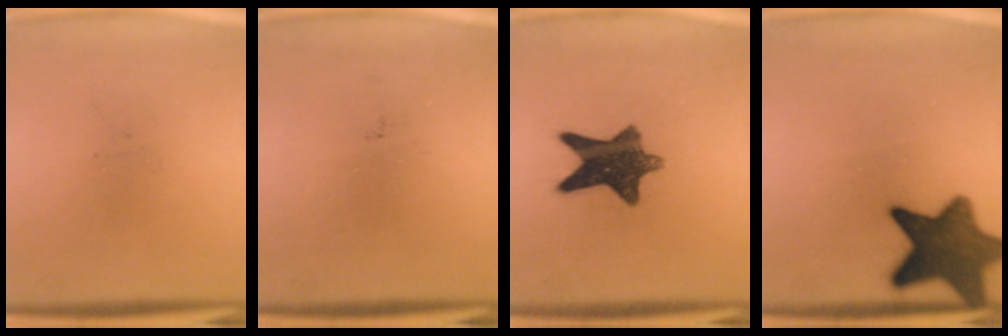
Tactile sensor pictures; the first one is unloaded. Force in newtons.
{"total": 0.0}
{"total": 10.8}
{"total": 12.7}